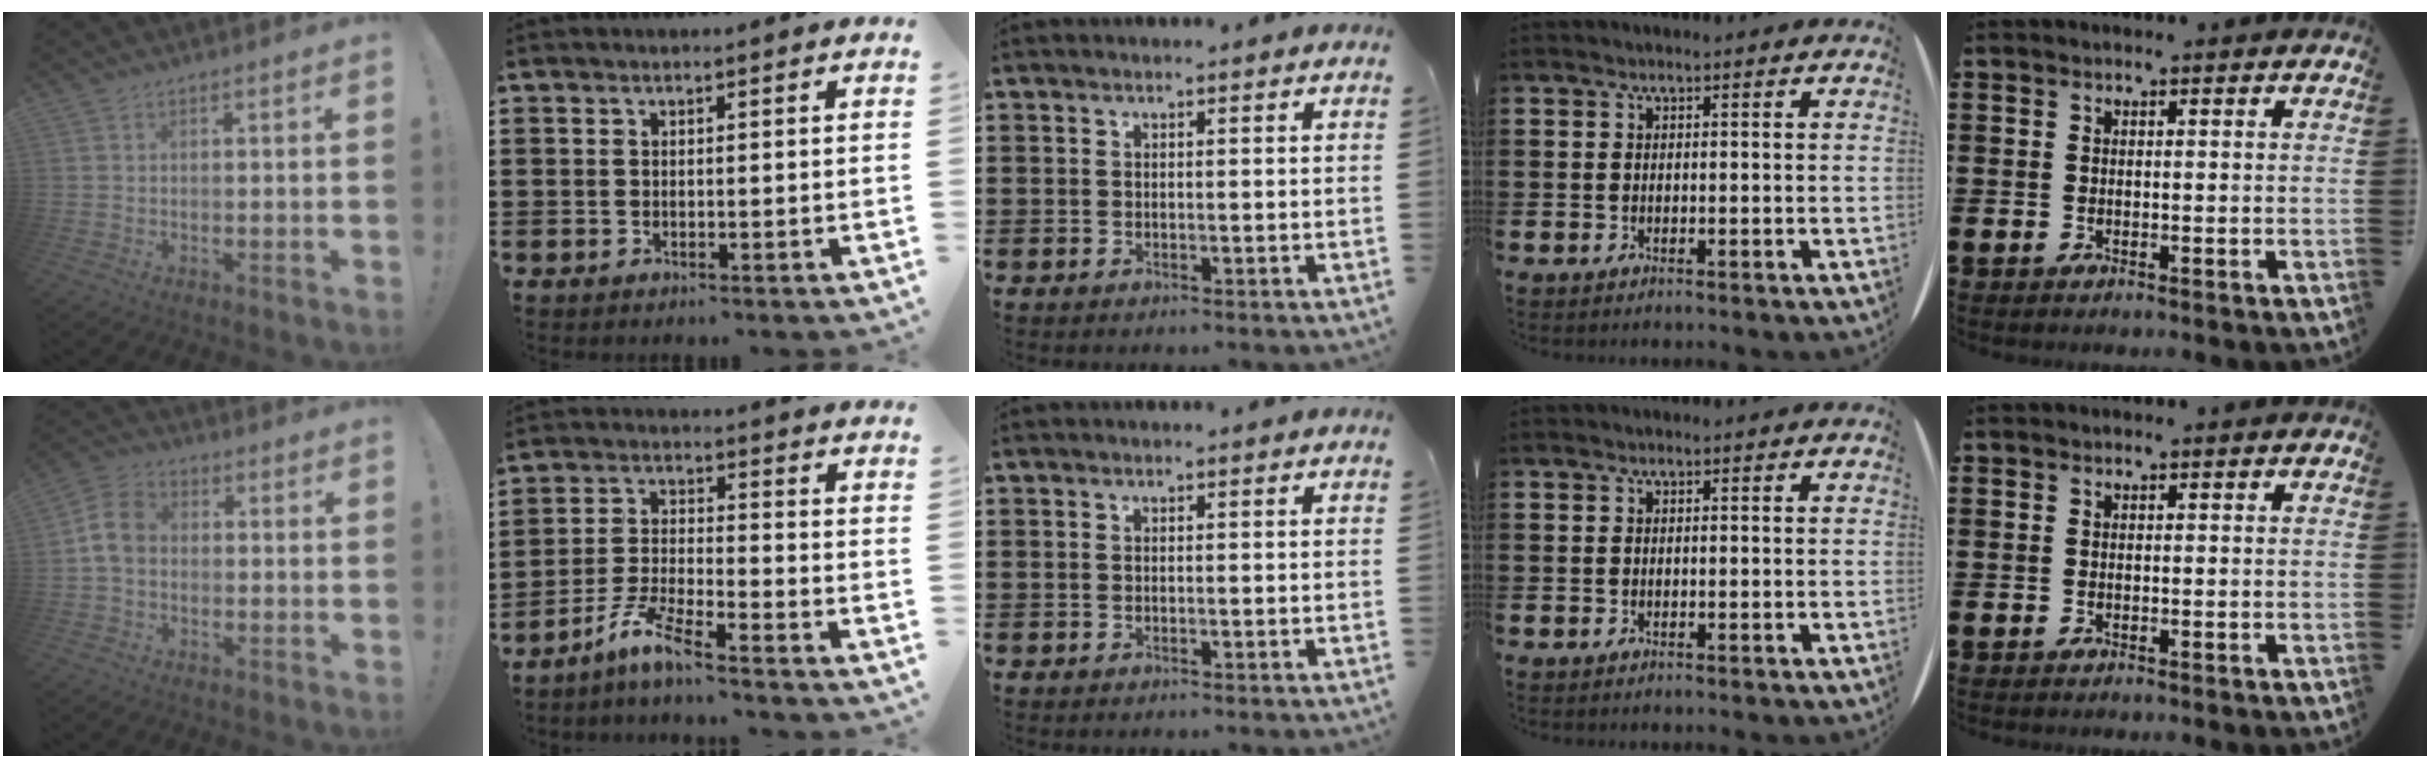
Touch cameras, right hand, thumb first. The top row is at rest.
{"thumb": {"total": 7.9, "force": [0.0, 6.1, 5.0], "torque": [-0.086, 0.019, 0.004]}, "index": {"total": 6.3, "force": [-5.4, -0.1, 3.3], "torque": [-0.091, -0.018, -0.109]}}